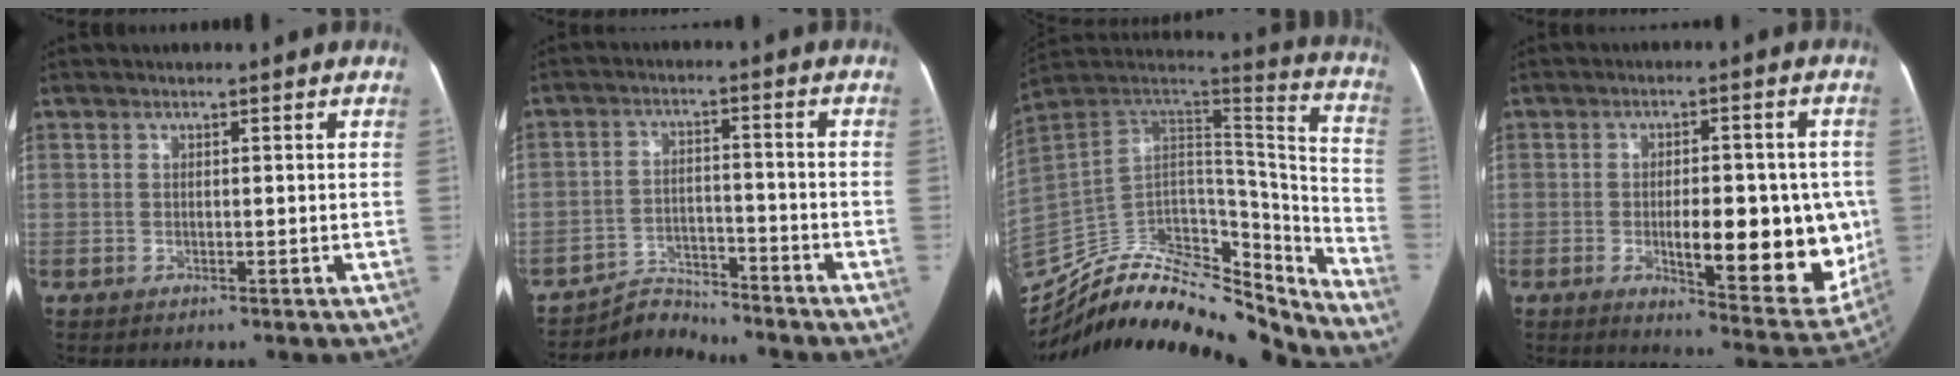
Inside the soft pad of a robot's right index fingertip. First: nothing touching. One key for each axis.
{"total": 5.4, "fx": -5.1, "fy": 1.2, "fz": -1.3, "tx": 0.021, "ty": 0.014, "tz": -0.084}
{"total": 31.4, "fx": -27.6, "fy": 10.5, "fz": 10.6, "tx": -0.170, "ty": 0.028, "tz": -0.401}
{"total": 15.2, "fx": -2.4, "fy": 5.1, "fz": 14.2, "tx": -0.161, "ty": -0.003, "tz": -0.019}